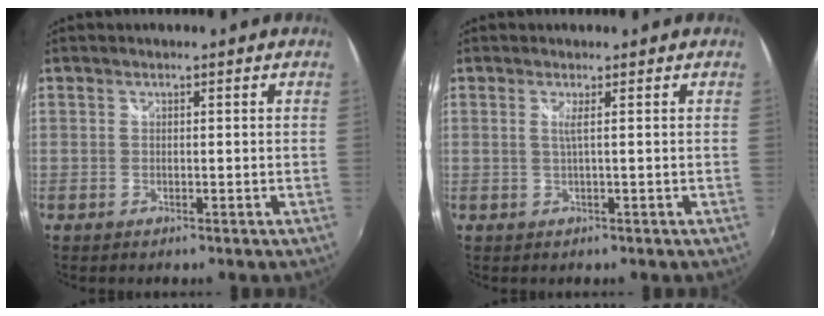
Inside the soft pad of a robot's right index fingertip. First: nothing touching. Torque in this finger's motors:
{"motor_torque": [0.00, 0.02, 0.02, 0.04]}